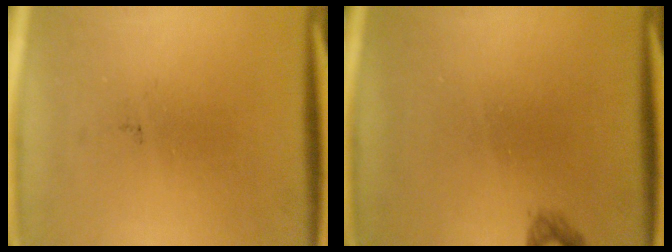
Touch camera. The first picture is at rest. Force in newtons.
{"total": 0.8}